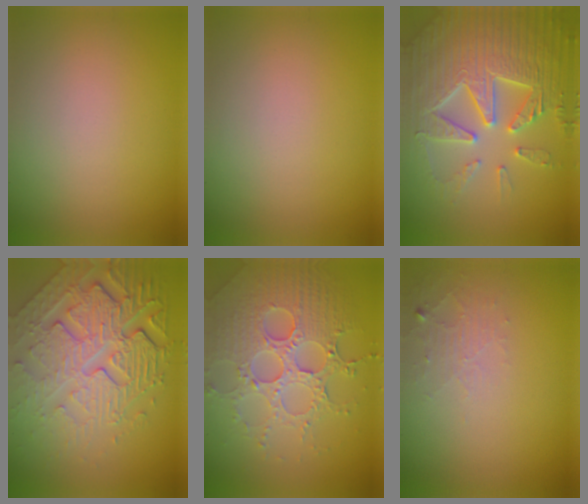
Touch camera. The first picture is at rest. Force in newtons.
{"total": 0.0}
{"total": 7.7, "press": 7.6, "slide": 1.5}
{"total": 8.6, "press": 5.8, "slide": 6.3}
{"total": 6.6, "press": 5.3, "slide": 4.0}
{"total": 1.7, "press": 1.7, "slide": 0.3}